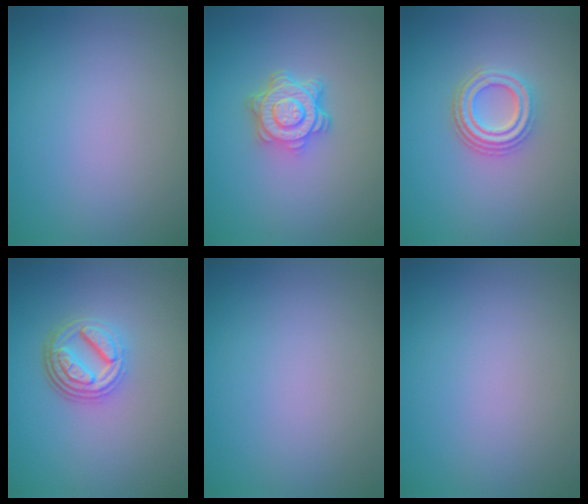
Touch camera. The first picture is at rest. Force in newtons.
{"total": 4.6, "press": 3.3, "slide": 3.2}
{"total": 3.8, "press": 3.1, "slide": 2.2}
{"total": 4.7, "press": 3.5, "slide": 3.1}
{"total": 0.0}
{"total": 0.0}